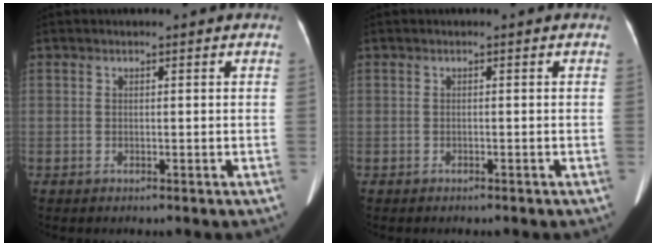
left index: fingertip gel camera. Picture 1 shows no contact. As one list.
[{"total": 0.6, "force": [-0.6, 0.1, 0.2], "torque": [-0.006, -0.002, -0.009]}]